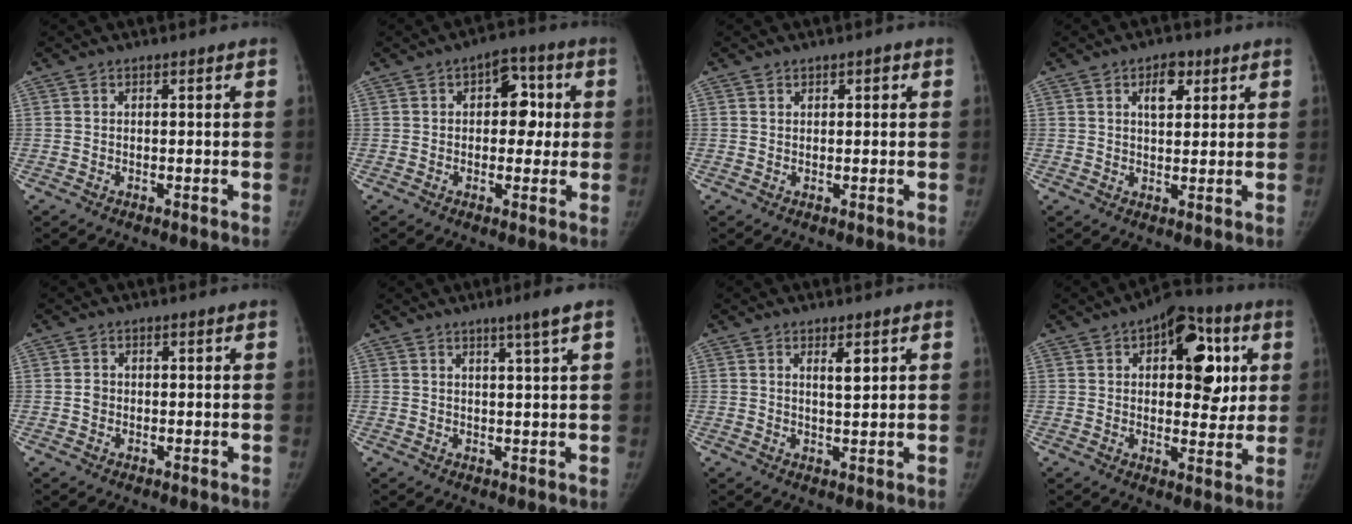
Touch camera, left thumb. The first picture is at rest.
{"total": 8.0, "force": [1.3, 5.2, 5.9], "torque": [-0.036, 0.013, 0.011]}
{"total": 1.5, "force": [0.8, 1.1, 0.7], "torque": [0.005, -0.002, 0.009]}
{"total": 5.3, "force": [2.5, 3.1, 3.6], "torque": [-0.032, -0.010, 0.035]}
{"total": 1.4, "force": [0.0, 1.3, 0.5], "torque": [-0.004, 0.003, 0.001]}
{"total": 3.9, "force": [2.4, -0.6, 3.1], "torque": [-0.051, -0.013, 0.039]}
{"total": 2.8, "force": [1.4, 0.8, 2.3], "torque": [-0.034, -0.012, 0.026]}
{"total": 16.1, "force": [5.0, 8.8, 12.5], "torque": [-0.108, 0.002, 0.065]}